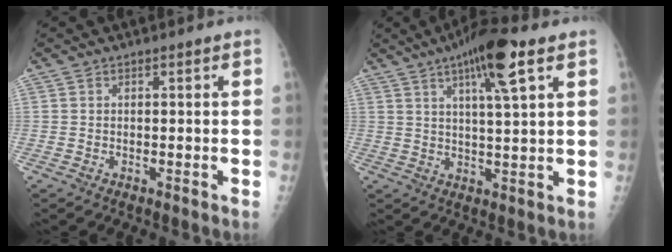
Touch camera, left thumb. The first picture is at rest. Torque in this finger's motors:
{"motor_torque": [2.61, 2.40, 0.82, -0.60, 0.11]}